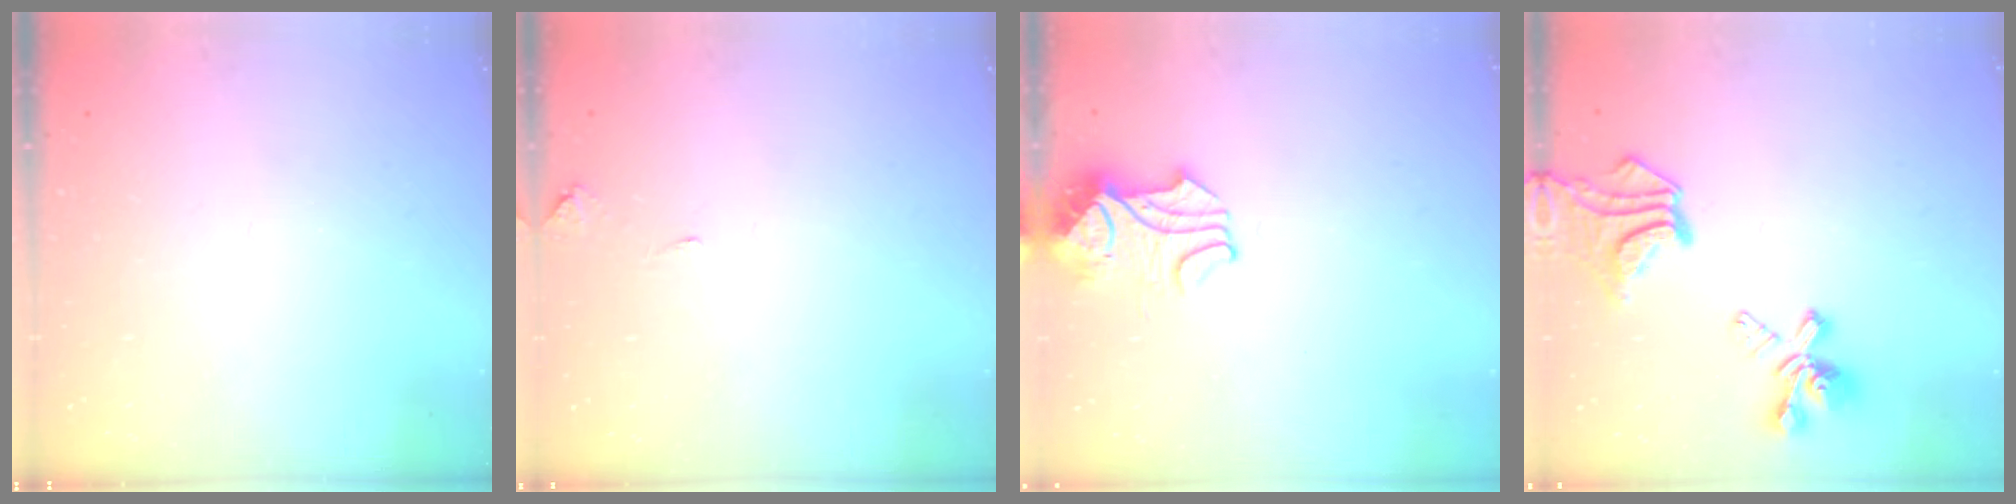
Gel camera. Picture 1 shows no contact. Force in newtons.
{"total": 1.1, "press": 1.0, "slide": 0.3}
{"total": 2.4, "press": 2.3, "slide": 0.6}
{"total": 8.5, "press": 8.1, "slide": 2.7}